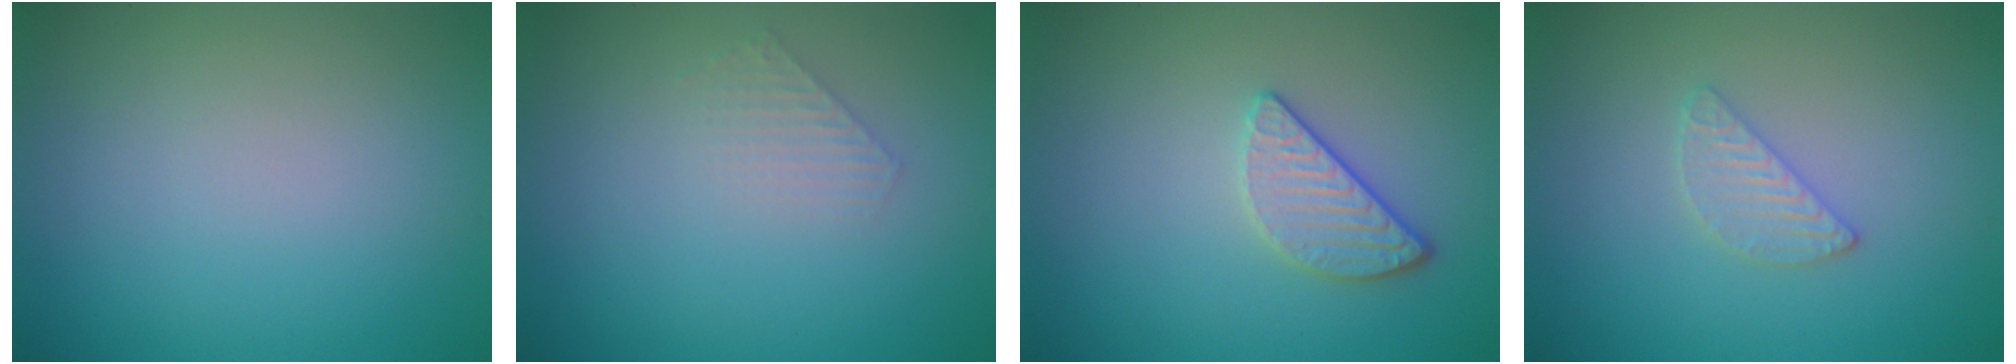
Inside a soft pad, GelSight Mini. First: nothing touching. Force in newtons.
{"total": 1.3, "press": 1.3, "slide": 0.2}
{"total": 2.4, "press": 2.1, "slide": 1.1}
{"total": 1.9, "press": 1.8, "slide": 0.2}